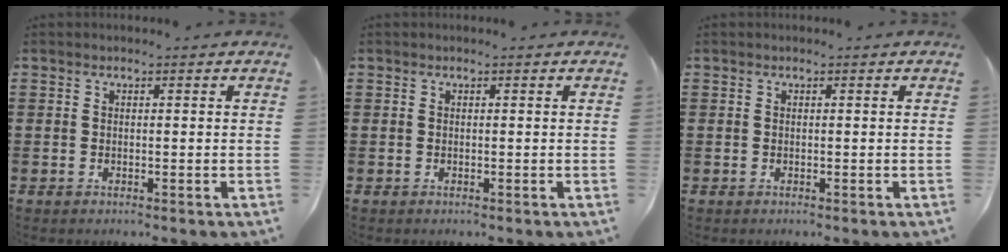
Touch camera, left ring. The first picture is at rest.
{"total": 0.0}
{"total": 0.0}